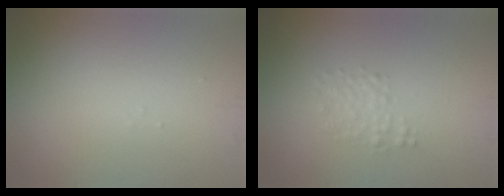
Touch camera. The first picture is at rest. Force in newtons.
{"total": 1.5, "press": 1.5, "slide": 0.0}